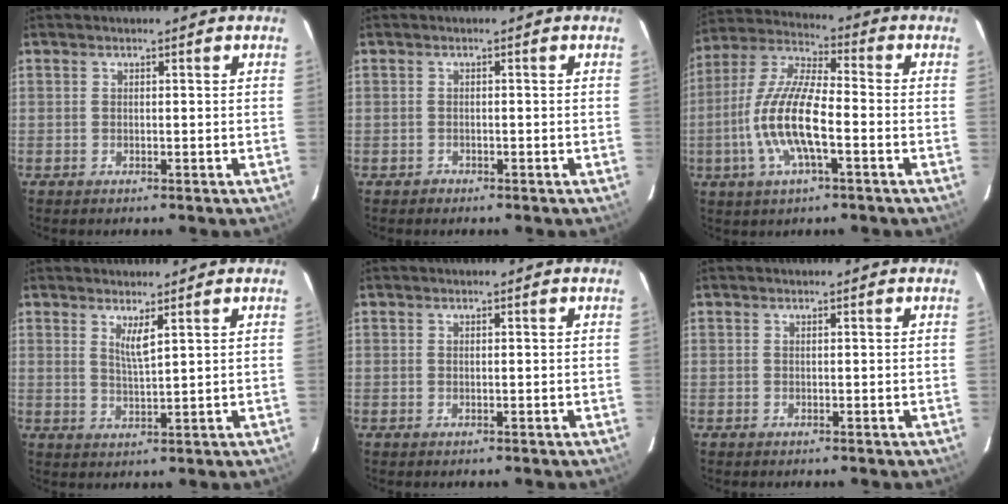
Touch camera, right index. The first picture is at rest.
{"total": 1.0, "force": [-0.7, 0.7, -0.2], "torque": [0.003, 0.005, -0.010]}
{"total": 14.1, "force": [-3.8, 3.8, 13.1], "torque": [-0.272, -0.001, -0.078]}
{"total": 3.2, "force": [1.9, 0.1, 2.5], "torque": [-0.048, -0.010, 0.031]}
{"total": 0.0}
{"total": 0.0}